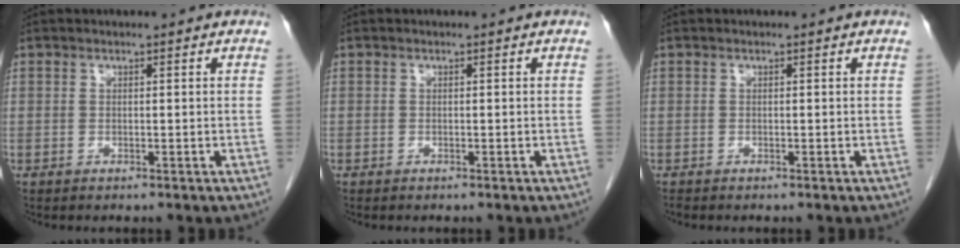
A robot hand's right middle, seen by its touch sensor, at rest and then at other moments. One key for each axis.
{"total": 0.0}
{"total": 0.0}